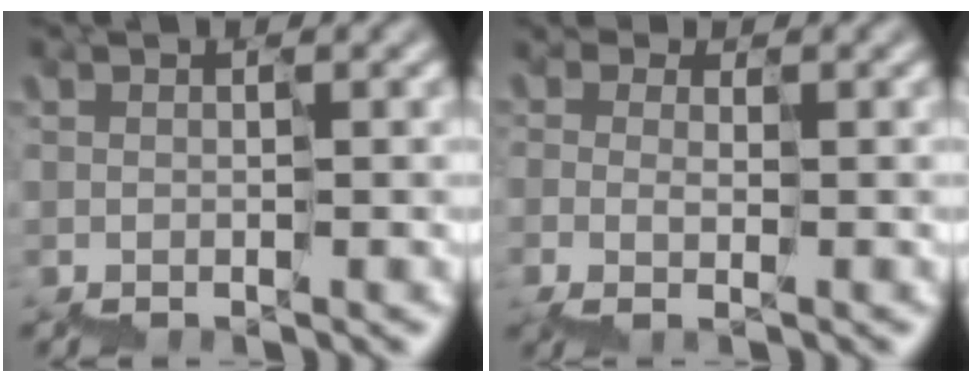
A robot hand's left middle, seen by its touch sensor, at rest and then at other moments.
{"total": 0.7, "force": [-0.3, 0.4, 0.4], "torque": [-0.009, -0.001, -0.004]}